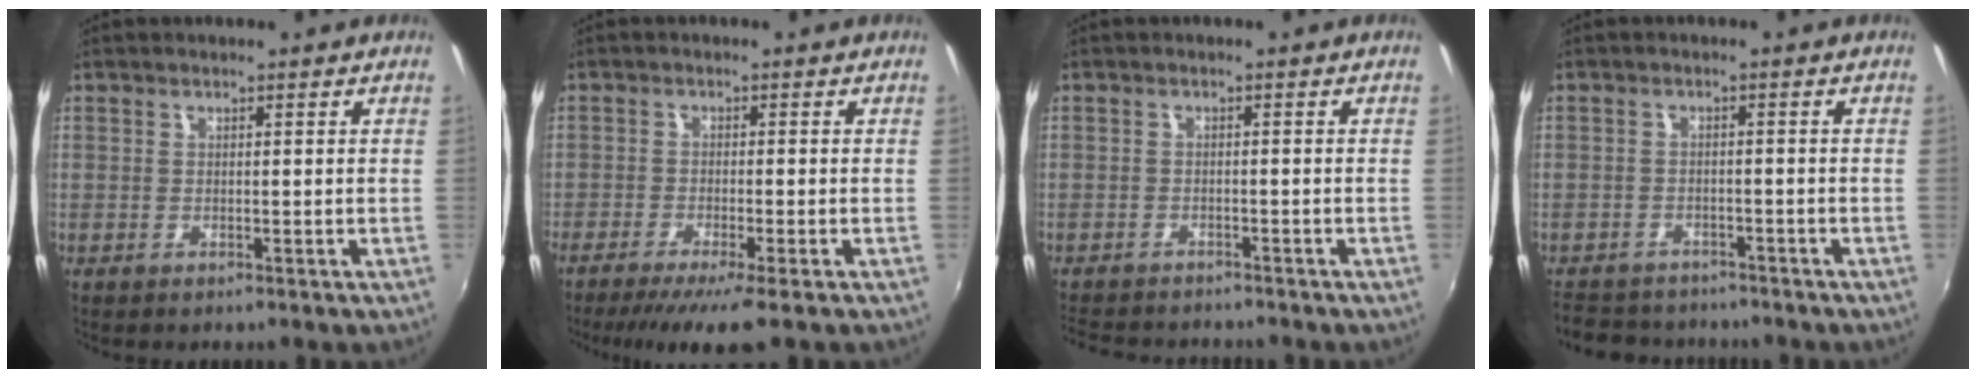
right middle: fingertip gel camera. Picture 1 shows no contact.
{"total": 7.0, "force": [-5.2, 0.1, 4.7], "torque": [-0.102, -0.027, -0.086]}
{"total": 7.8, "force": [-7.1, 2.0, 2.3], "torque": [-0.064, -0.014, -0.110]}
{"total": 8.2, "force": [-7.1, 3.7, 1.9], "torque": [-0.057, 0.004, -0.108]}